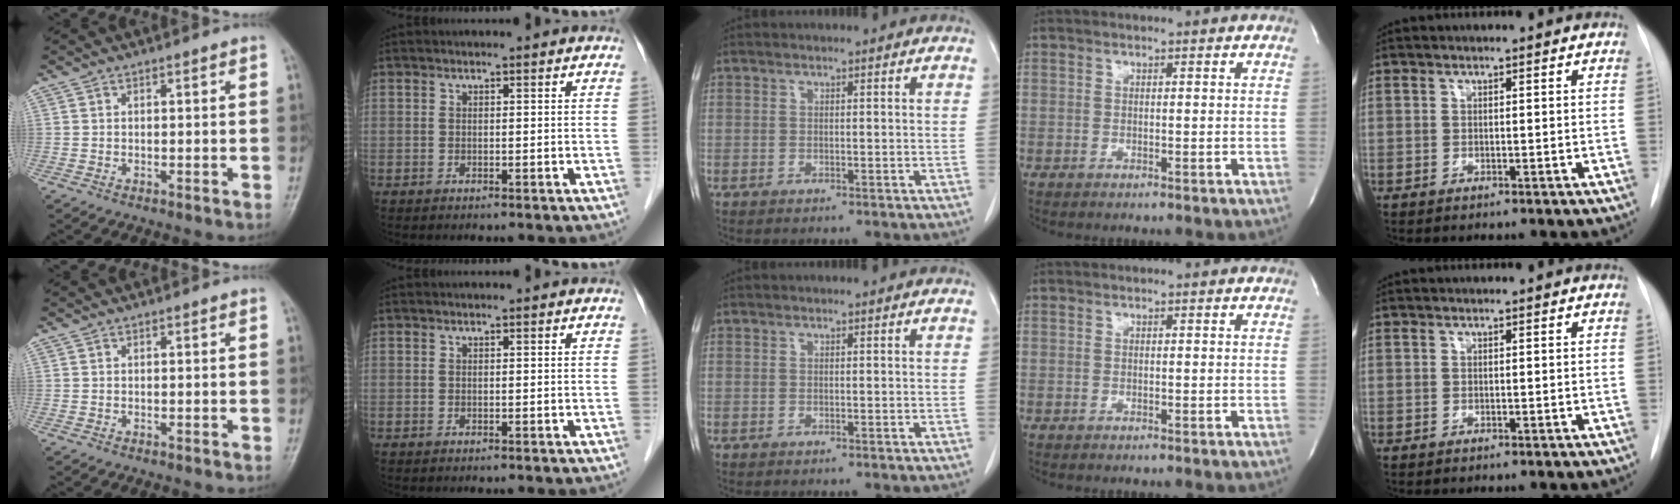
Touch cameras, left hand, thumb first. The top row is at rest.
{}